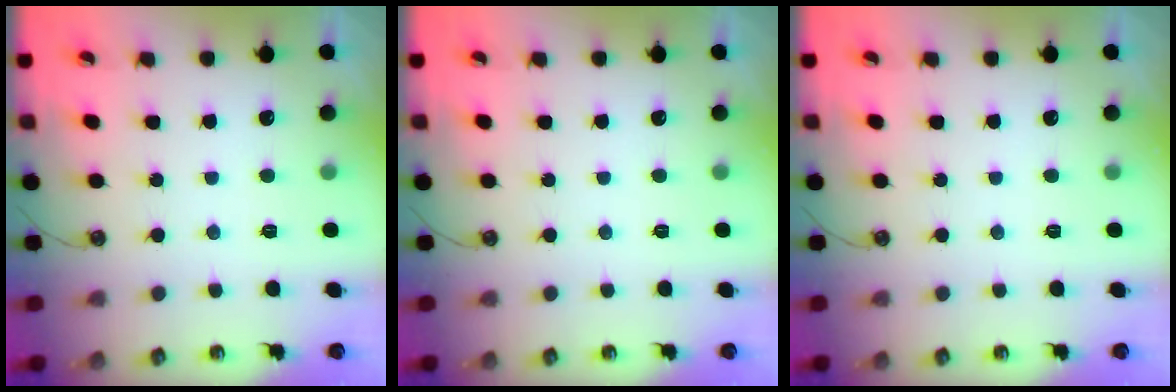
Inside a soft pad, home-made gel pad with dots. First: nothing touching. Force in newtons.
{"total": 0.0}
{"total": 0.0}